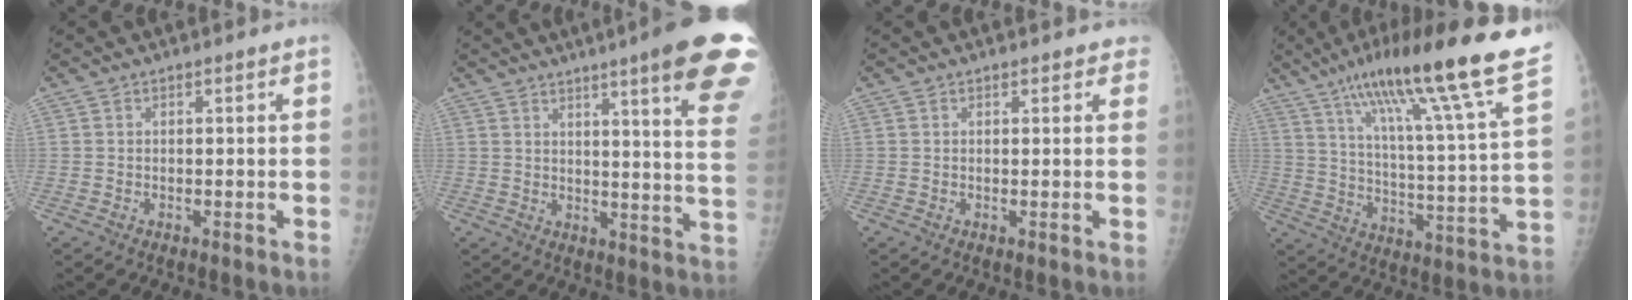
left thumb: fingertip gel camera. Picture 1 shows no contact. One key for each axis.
{"total": 20.0, "fx": 12.7, "fy": 1.6, "fz": 15.4, "tx": -0.176, "ty": -0.062, "tz": 0.147}
{"total": 2.0, "fx": 1.7, "fy": 1.1, "fz": 0.3, "tx": 0.023, "ty": -0.003, "tz": 0.008}
{"total": 24.8, "fx": 17.4, "fy": 1.7, "fz": 17.6, "tx": -0.267, "ty": -0.062, "tz": 0.265}